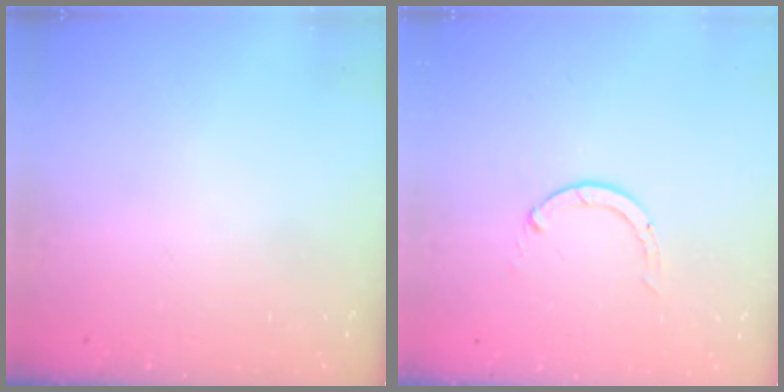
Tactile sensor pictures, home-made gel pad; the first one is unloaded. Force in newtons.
{"total": 0.0}